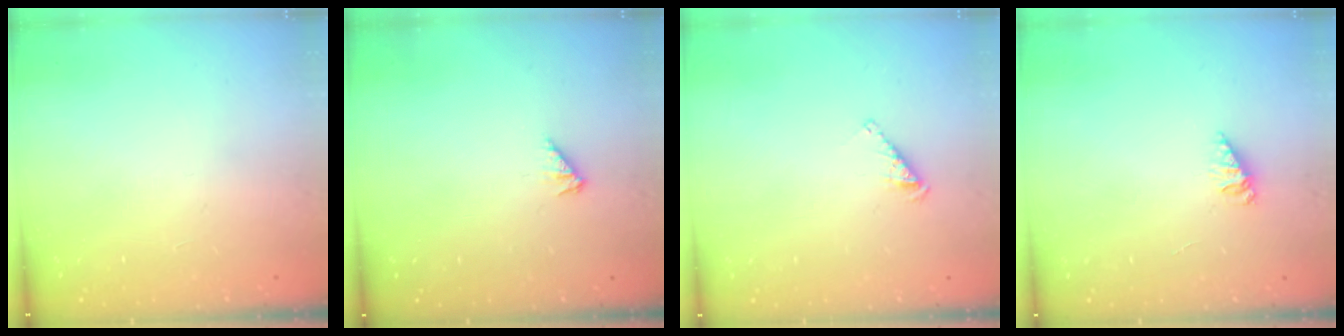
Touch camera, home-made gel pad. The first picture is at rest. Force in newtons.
{"total": 2.6, "press": 2.5, "slide": 0.6}
{"total": 2.8, "press": 2.8, "slide": 0.5}
{"total": 2.2, "press": 2.2, "slide": 0.3}